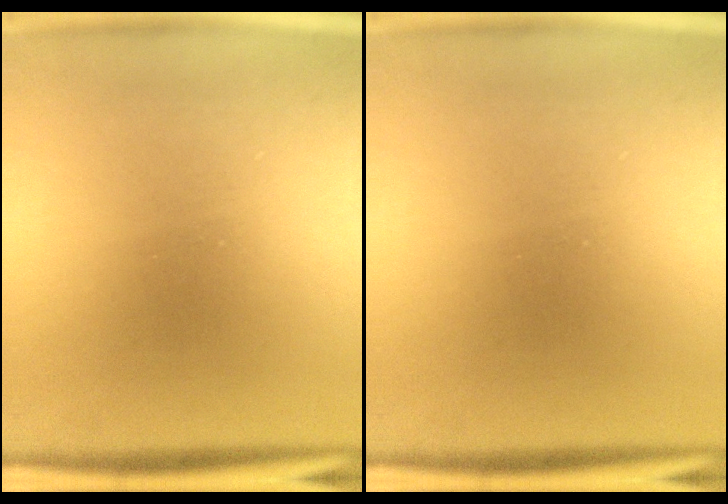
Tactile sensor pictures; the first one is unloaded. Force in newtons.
{"total": 0.0}